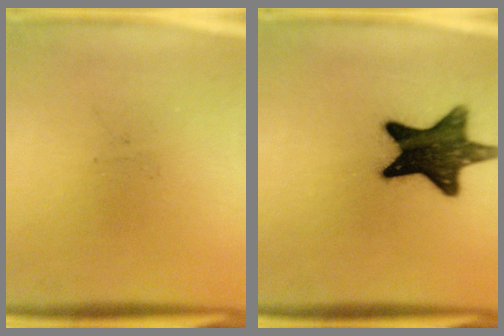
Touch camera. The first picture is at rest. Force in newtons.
{"total": 14.0}